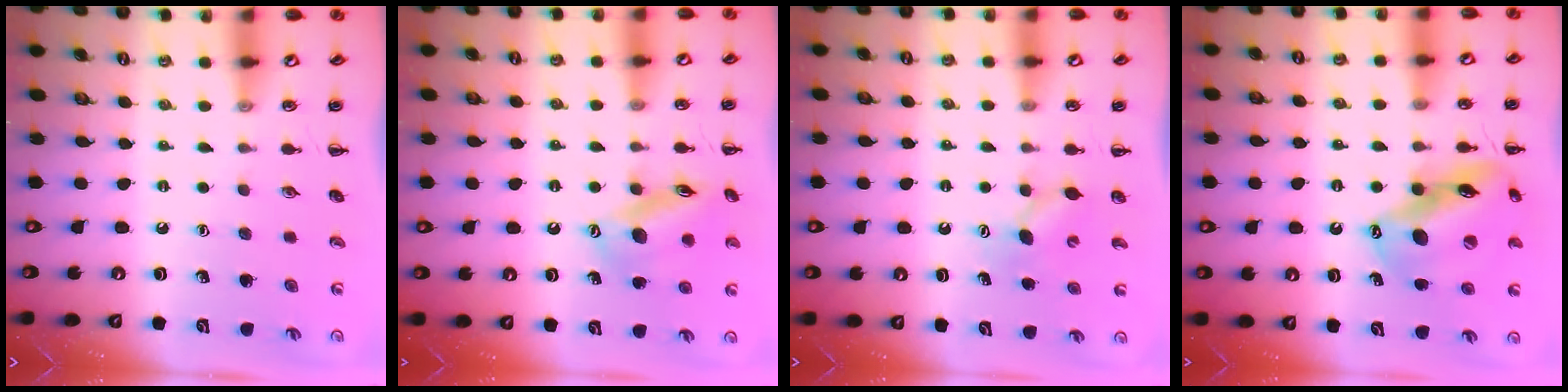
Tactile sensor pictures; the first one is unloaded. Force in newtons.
{"total": 14.5, "press": 14.4, "slide": 1.7}
{"total": 4.5, "press": 4.4, "slide": 1.0}
{"total": 15.2, "press": 14.7, "slide": 4.2}